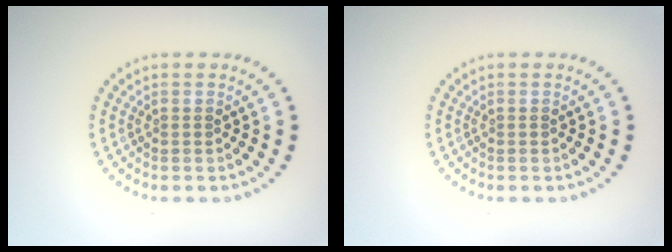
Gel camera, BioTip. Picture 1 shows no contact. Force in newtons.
{"total": 0.0}